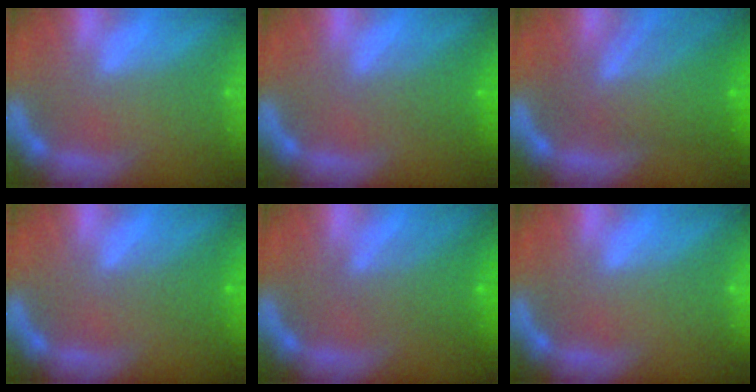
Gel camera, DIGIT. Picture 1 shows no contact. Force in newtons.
{"total": 2.5}
{"total": 7.6}
{"total": 2.0}
{"total": 3.6}
{"total": 0.0}